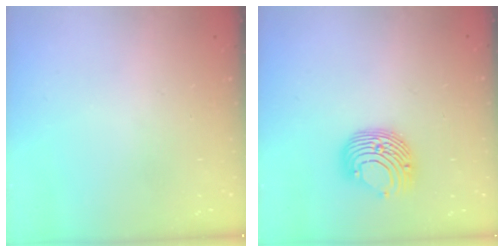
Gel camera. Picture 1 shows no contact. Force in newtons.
{"total": 10.6, "press": 10.6, "slide": 0.3}